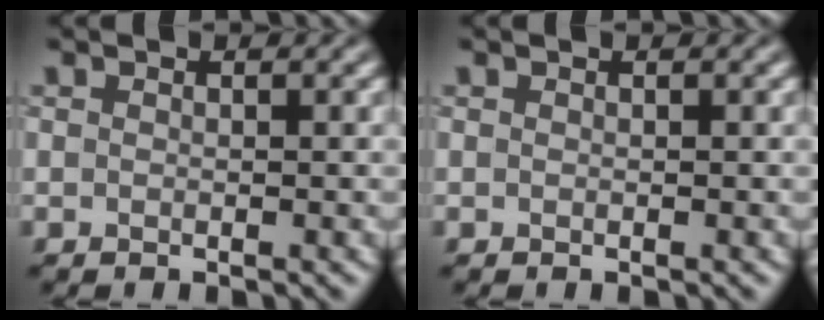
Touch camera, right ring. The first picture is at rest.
{"total": 0.0}